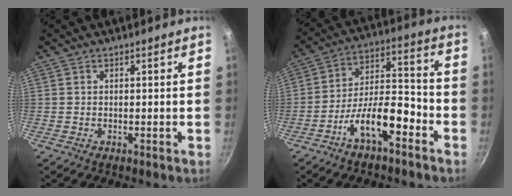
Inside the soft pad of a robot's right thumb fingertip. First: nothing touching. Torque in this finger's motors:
{"motor_torque": [0.34, -0.06, 1.09, -0.85, 0.15]}